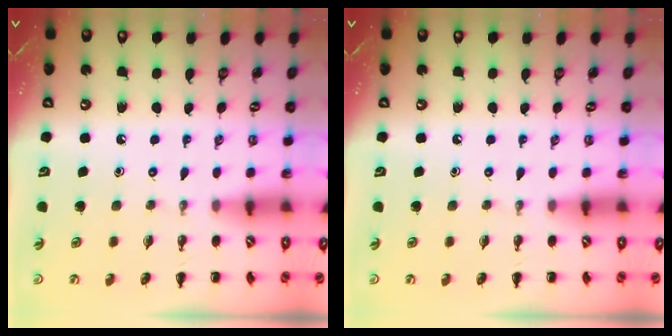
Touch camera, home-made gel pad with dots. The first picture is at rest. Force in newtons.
{"total": 0.0}